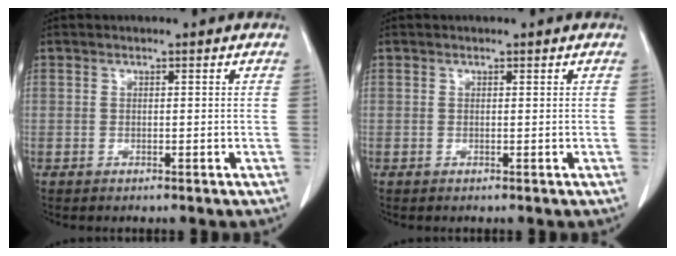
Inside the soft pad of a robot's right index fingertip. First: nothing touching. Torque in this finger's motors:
{"motor_torque": [0.07, -0.05, 0.04, 0.00]}